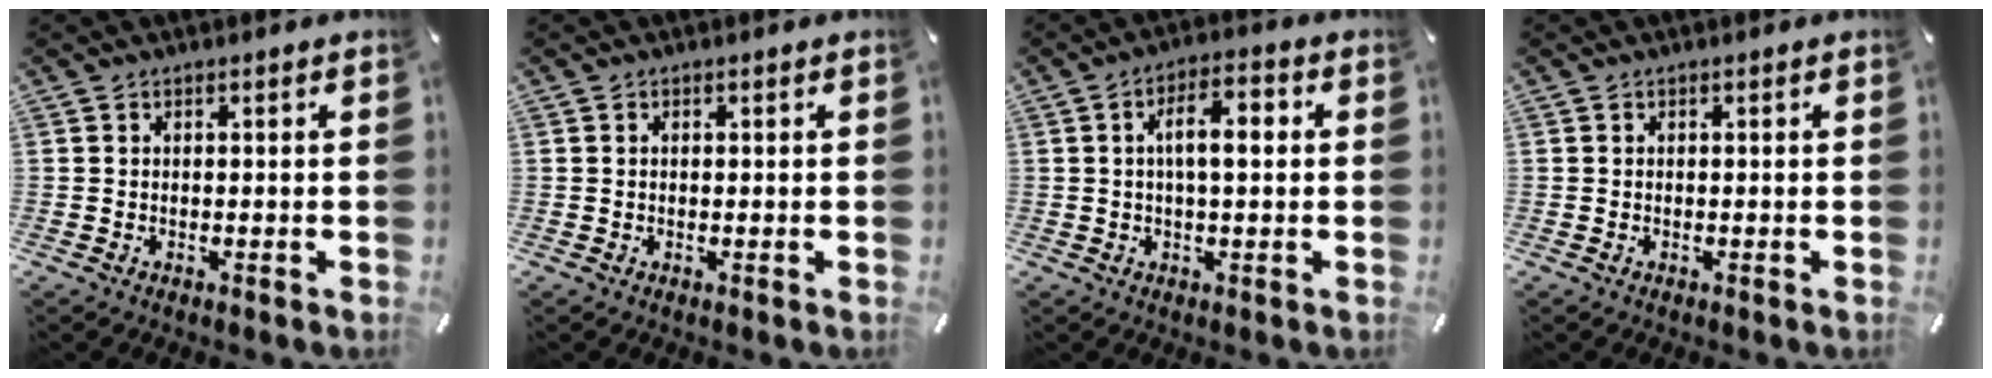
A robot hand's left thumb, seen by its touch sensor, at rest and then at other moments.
{"total": 0.5, "force": [0.0, 0.3, 0.5], "torque": [-0.010, 0.001, -0.001]}
{"total": 7.8, "force": [1.0, 3.0, 7.1], "torque": [-0.120, 0.009, 0.012]}
{"total": 0.0}